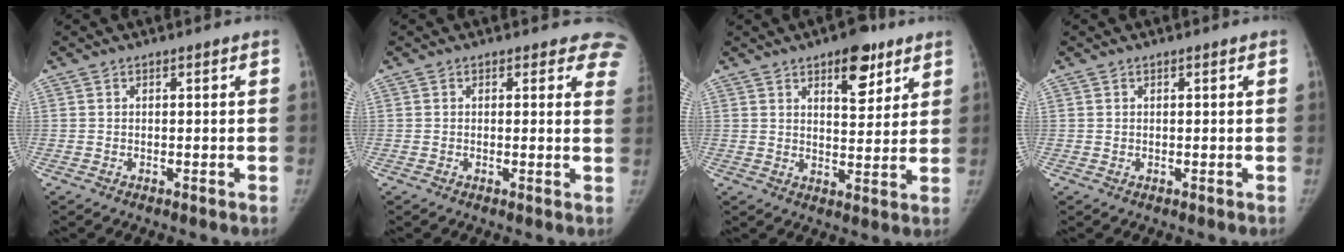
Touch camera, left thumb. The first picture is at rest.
{"total": 6.0, "force": [5.2, 2.8, 1.0], "torque": [0.038, -0.017, 0.025]}
{"total": 9.3, "force": [5.5, 4.3, 6.2], "torque": [-0.058, -0.029, 0.077]}
{"total": 0.0}